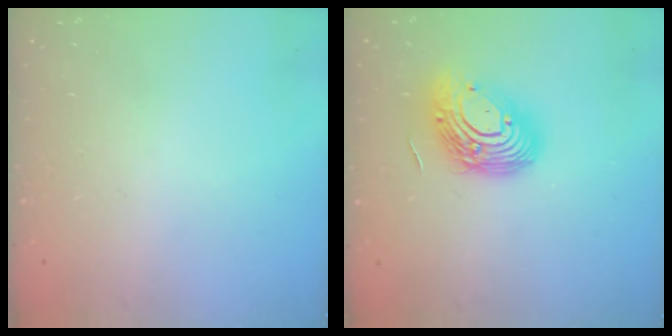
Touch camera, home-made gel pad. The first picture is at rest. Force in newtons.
{"total": 15.2, "press": 15.1, "slide": 1.4}